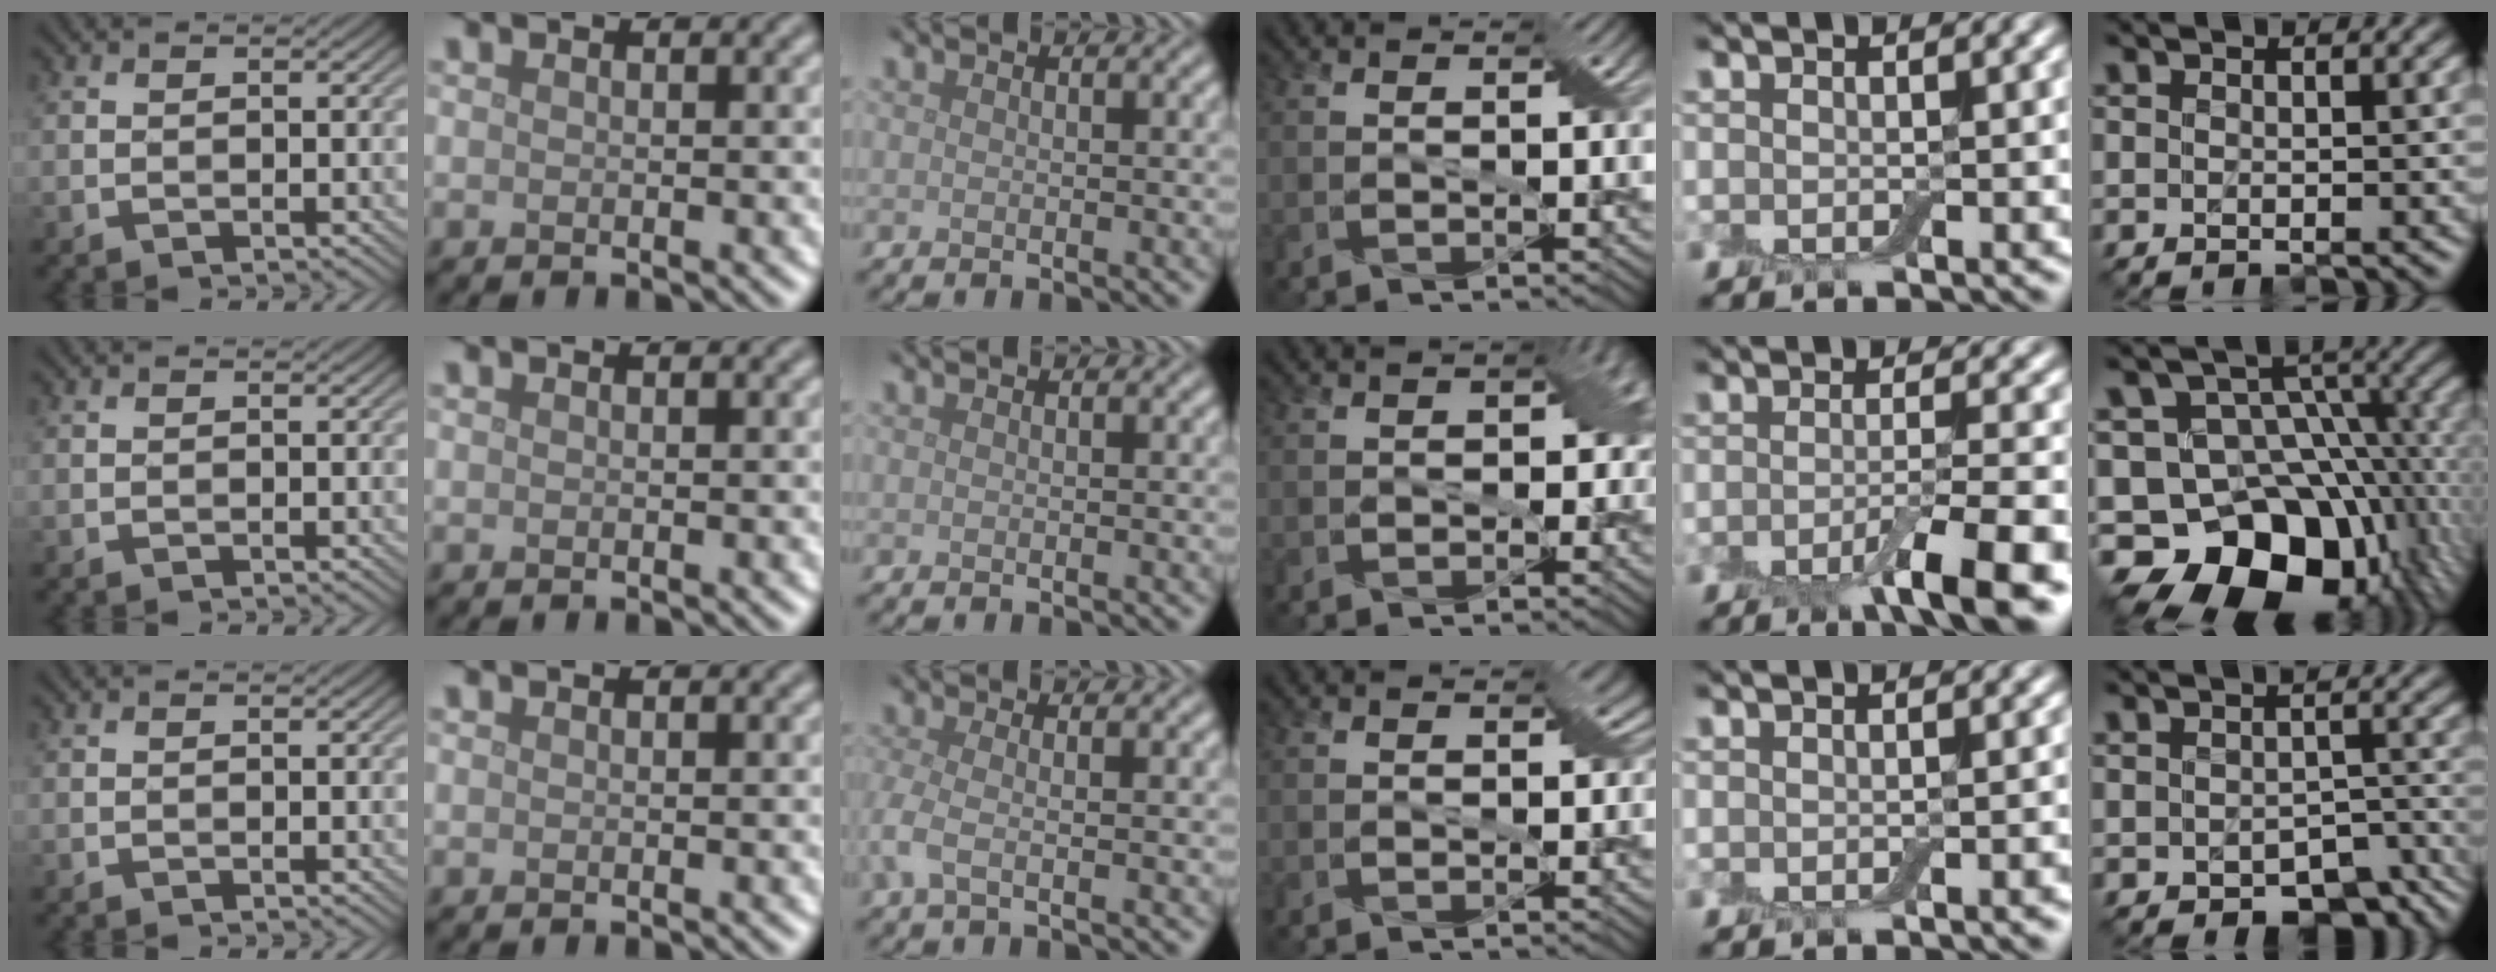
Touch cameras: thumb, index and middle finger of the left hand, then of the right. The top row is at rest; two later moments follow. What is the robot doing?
{"motion": "wrap", "object": "cling film"}